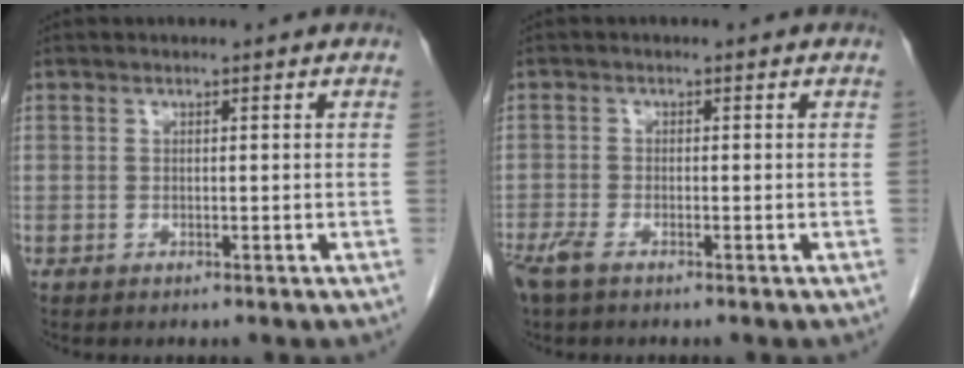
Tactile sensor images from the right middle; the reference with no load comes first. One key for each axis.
{"total": 3.2, "fx": -2.3, "fy": 0.9, "fz": 2.1, "tx": -0.049, "ty": -0.007, "tz": -0.043}